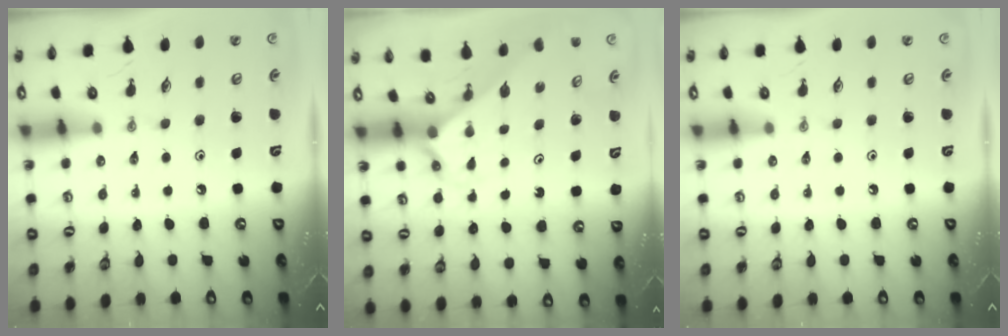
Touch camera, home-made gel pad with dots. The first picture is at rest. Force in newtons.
{"total": 2.1, "press": 2.1, "slide": 0.1}
{"total": 0.0}